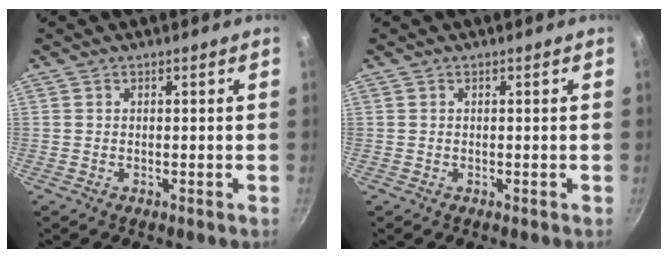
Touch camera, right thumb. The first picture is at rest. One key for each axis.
{"total": 0.0}